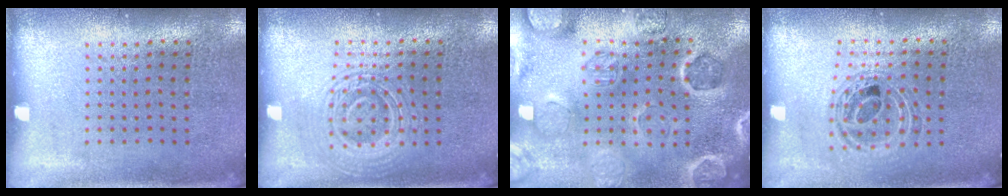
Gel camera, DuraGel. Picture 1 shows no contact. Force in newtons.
{"total": 3.0, "press": 2.9, "slide": 0.5}
{"total": 2.7, "press": 2.7, "slide": 0.2}
{"total": 0.7, "press": 0.7, "slide": 0.2}